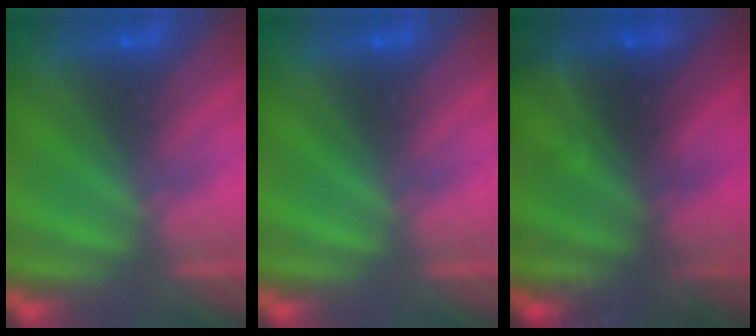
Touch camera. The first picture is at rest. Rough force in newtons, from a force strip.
{"total": 0.0}
{"total": 9.0}